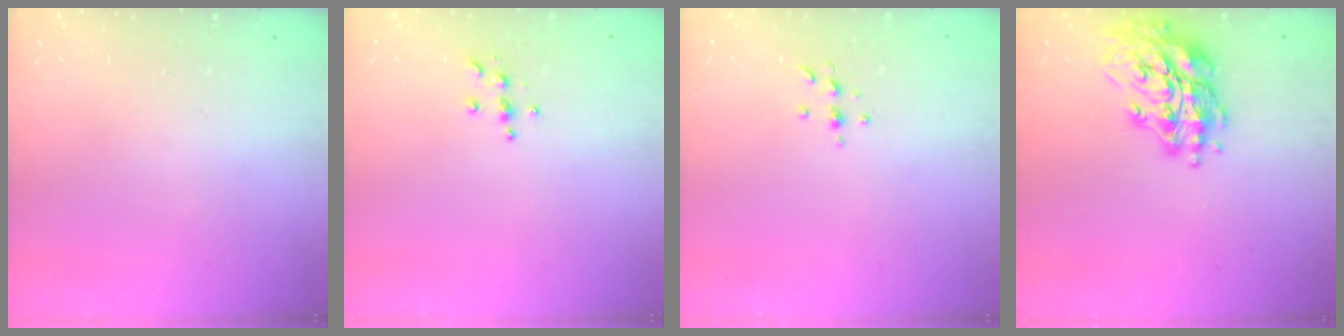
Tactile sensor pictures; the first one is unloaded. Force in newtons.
{"total": 3.9, "press": 3.9, "slide": 0.5}
{"total": 3.5, "press": 3.4, "slide": 0.3}
{"total": 16.1, "press": 15.9, "slide": 2.1}